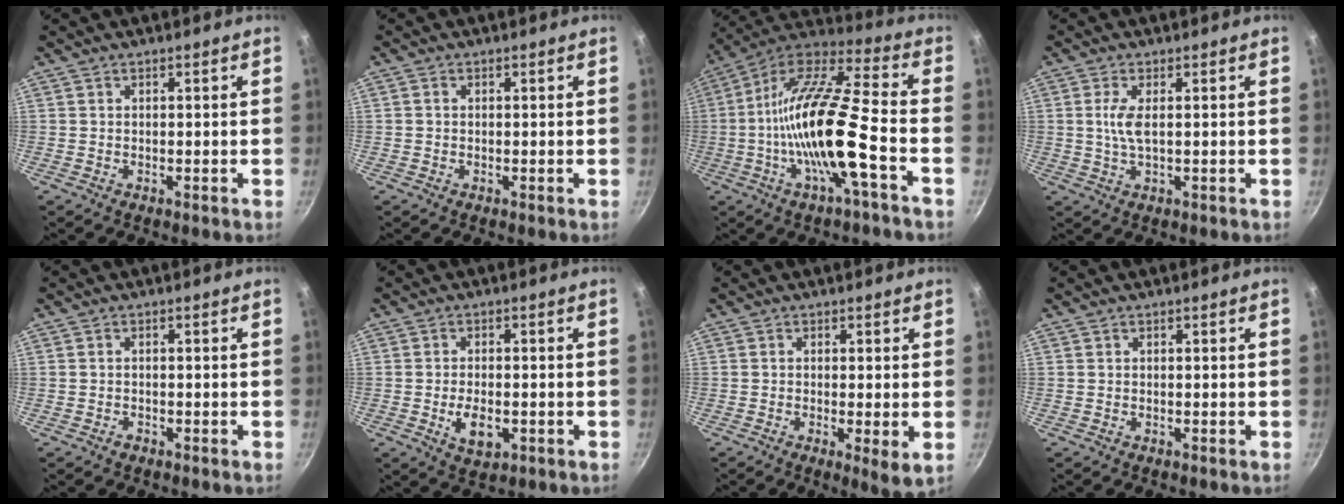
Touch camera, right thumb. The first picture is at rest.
{"total": 0.6, "force": [0.0, 0.6, 0.3], "torque": [-0.004, 0.004, -0.001]}
{"total": 20.2, "force": [-5.0, 4.3, 19.1], "torque": [-0.348, 0.035, -0.108]}
{"total": 3.8, "force": [0.4, 1.1, 3.6], "torque": [-0.085, -0.001, 0.009]}
{"total": 0.9, "force": [-0.7, 0.5, 0.3], "torque": [-0.009, 0.004, -0.013]}
{"total": 5.8, "force": [-1.5, 3.2, 4.6], "torque": [-0.074, 0.000, -0.018]}
{"total": 4.4, "force": [-0.5, 0.7, 4.3], "torque": [-0.069, -0.018, -0.007]}
{"total": 0.0}